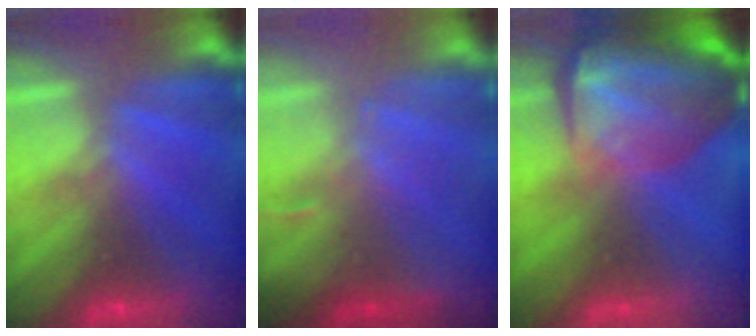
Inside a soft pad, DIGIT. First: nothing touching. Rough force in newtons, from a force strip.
{"total": 2.7}
{"total": 7.8}